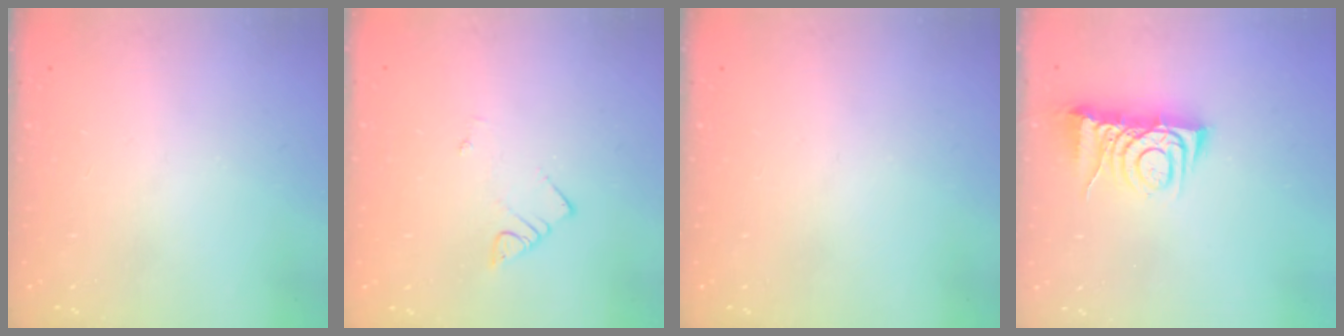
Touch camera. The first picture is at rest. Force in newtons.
{"total": 2.6, "press": 2.6, "slide": 0.2}
{"total": 0.0}
{"total": 7.0, "press": 6.9, "slide": 1.0}